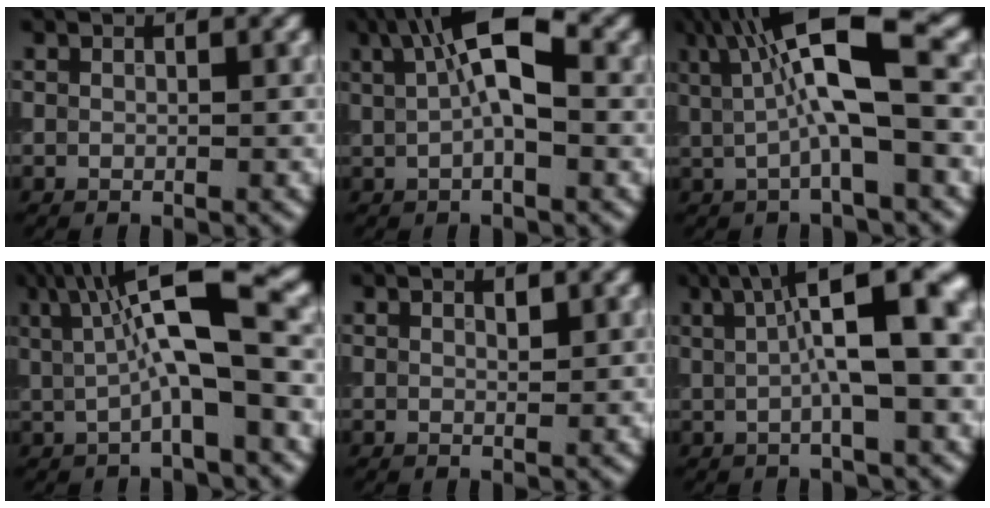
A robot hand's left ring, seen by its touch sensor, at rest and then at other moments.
{"total": 6.2, "force": [1.5, 2.0, 5.7], "torque": [-0.095, 0.013, 0.017]}
{"total": 8.4, "force": [1.7, 2.1, 7.9], "torque": [-0.143, 0.008, 0.023]}
{"total": 7.9, "force": [1.5, 1.9, 7.5], "torque": [-0.125, 0.011, 0.018]}
{"total": 0.7, "force": [0.5, 0.2, 0.5], "torque": [-0.009, -0.002, 0.008]}
{"total": 8.7, "force": [1.6, 2.3, 8.2], "torque": [-0.112, 0.014, 0.017]}